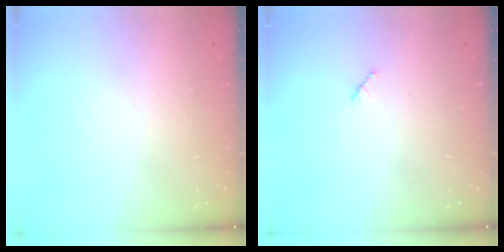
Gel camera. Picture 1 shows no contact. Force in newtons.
{"total": 1.9, "press": 1.9, "slide": 0.3}